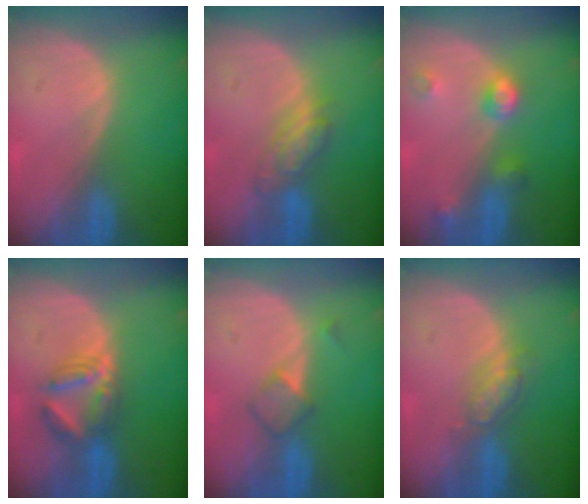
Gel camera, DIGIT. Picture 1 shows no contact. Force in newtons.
{"total": 5.2, "press": 4.7, "slide": 2.3}
{"total": 4.5, "press": 4.0, "slide": 2.0}
{"total": 5.7, "press": 5.6, "slide": 1.2}
{"total": 3.6, "press": 3.3, "slide": 1.2}
{"total": 4.6, "press": 4.1, "slide": 2.2}